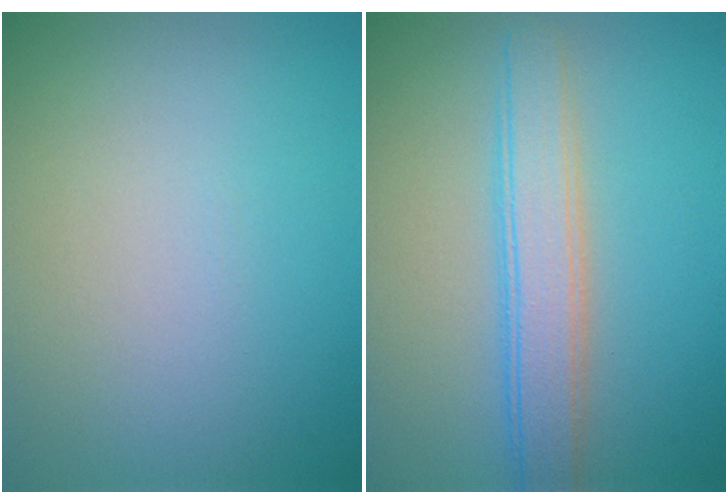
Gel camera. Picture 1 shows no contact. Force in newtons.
{"total": 4.3, "press": 4.3, "slide": 0.2}